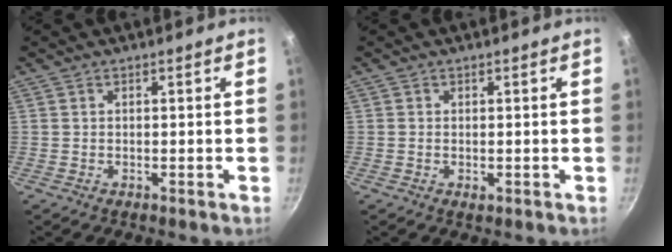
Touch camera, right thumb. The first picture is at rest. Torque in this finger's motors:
{"motor_torque": [-0.40, 0.50, -0.17, 0.43, 0.03]}